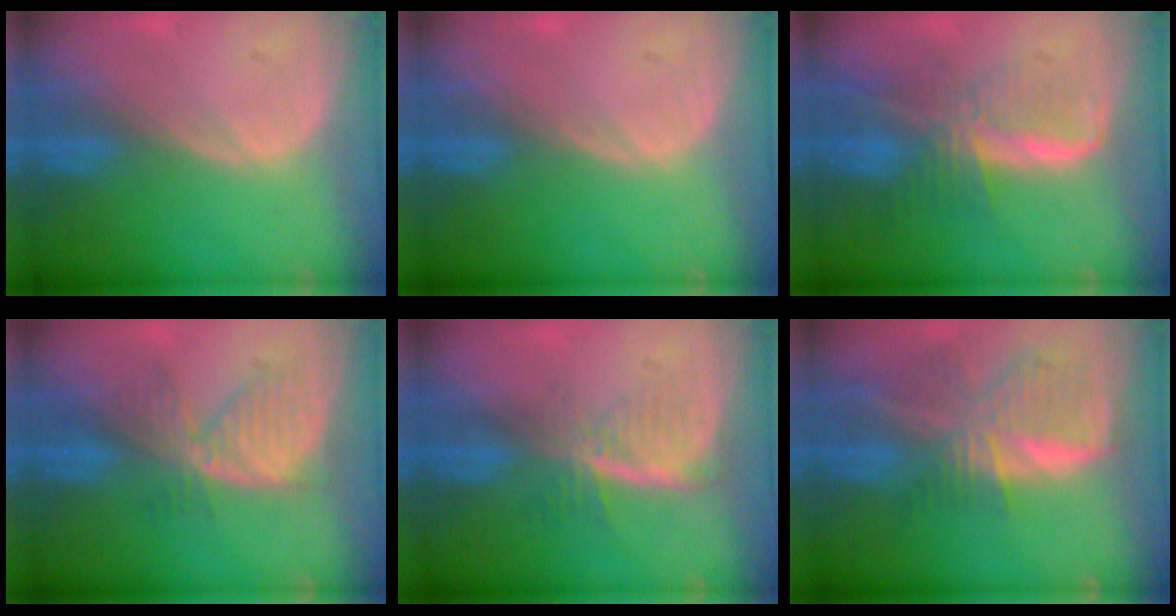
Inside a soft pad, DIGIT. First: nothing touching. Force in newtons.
{"total": 0.0}
{"total": 7.9, "press": 6.9, "slide": 3.9}
{"total": 6.5, "press": 6.2, "slide": 2.1}
{"total": 5.9, "press": 5.1, "slide": 3.0}
{"total": 9.1, "press": 8.0, "slide": 4.5}